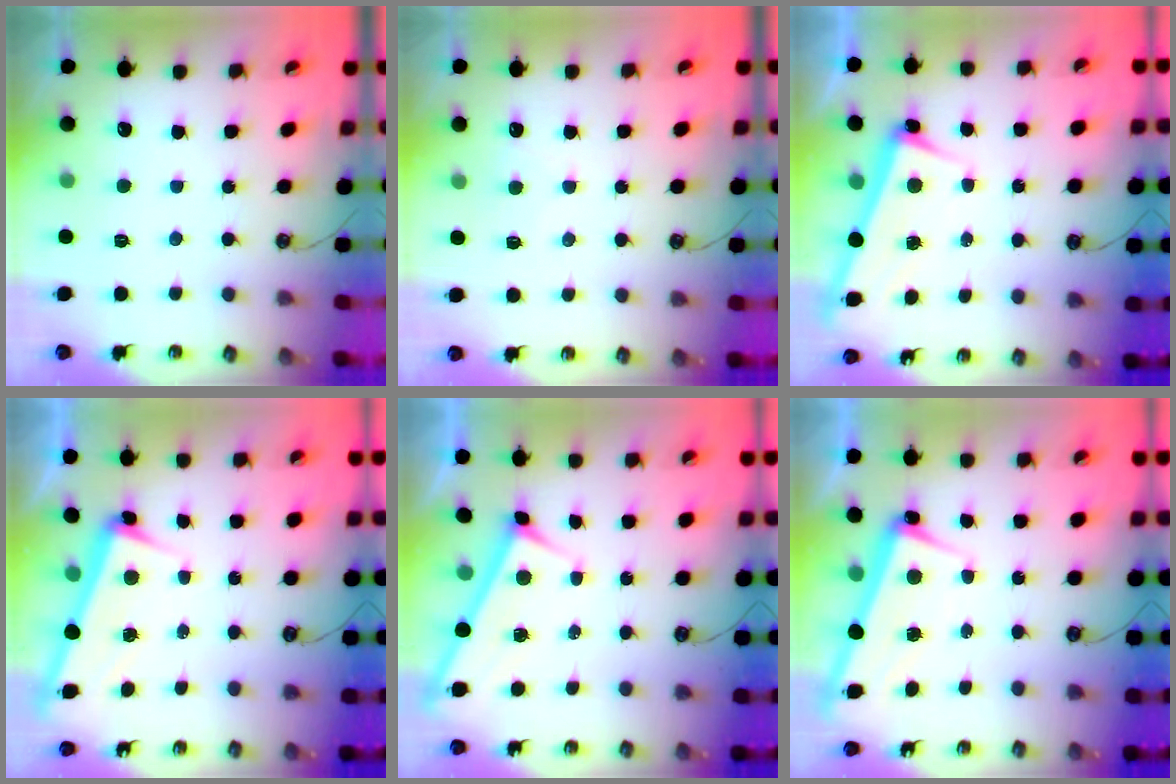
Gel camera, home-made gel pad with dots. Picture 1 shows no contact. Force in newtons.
{"total": 2.2, "press": 2.2, "slide": 0.3}
{"total": 2.5, "press": 2.3, "slide": 0.8}
{"total": 3.2, "press": 2.9, "slide": 1.2}
{"total": 3.0, "press": 3.0, "slide": 0.3}
{"total": 2.2, "press": 2.1, "slide": 0.8}